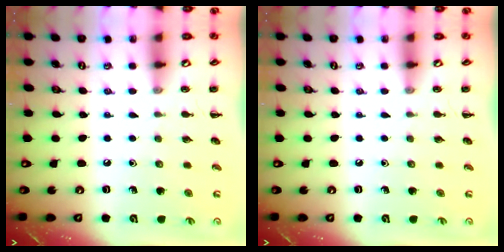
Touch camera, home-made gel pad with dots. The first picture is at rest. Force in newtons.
{"total": 0.0}